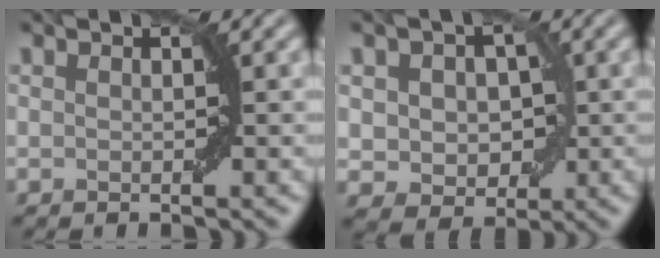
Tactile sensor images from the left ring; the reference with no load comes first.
{"total": 5.0, "force": [0.4, 3.9, 3.1], "torque": [-0.032, 0.010, -0.005]}